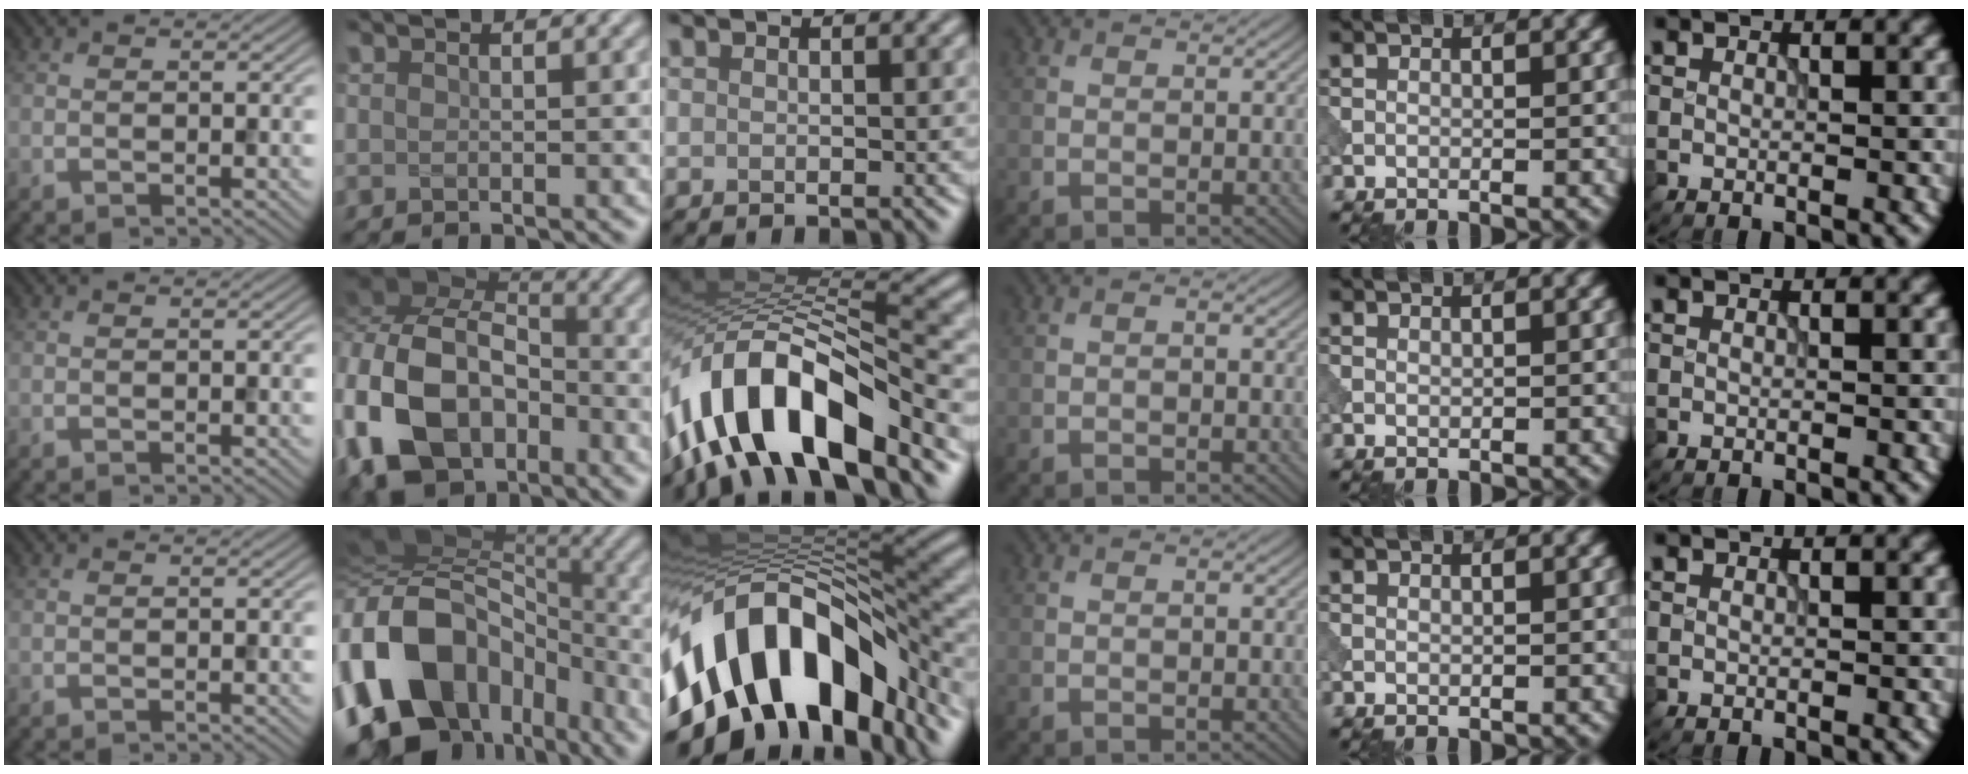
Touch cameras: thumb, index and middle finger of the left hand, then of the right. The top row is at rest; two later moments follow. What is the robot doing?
{"motion": "insert", "object": "peg toy"}